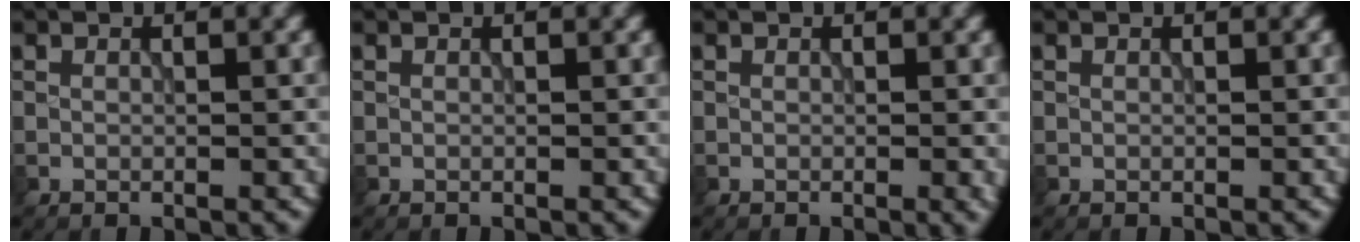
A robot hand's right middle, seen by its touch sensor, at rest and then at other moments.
{"total": 0.0}
{"total": 0.7, "force": [-0.1, 0.1, 0.7], "torque": [-0.008, -0.002, -0.002]}
{"total": 0.0}